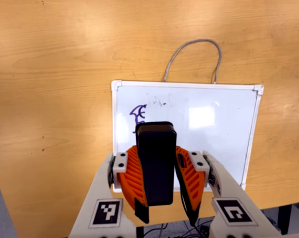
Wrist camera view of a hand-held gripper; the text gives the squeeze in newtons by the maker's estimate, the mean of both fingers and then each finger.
{"total": 8.2, "left": 7.3, "right": 9.1}